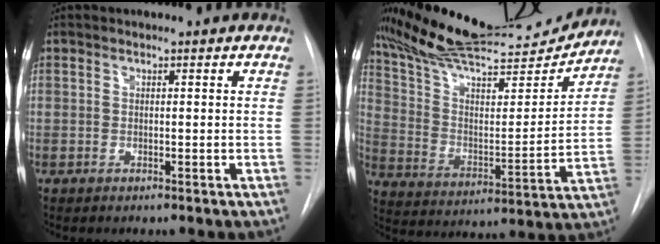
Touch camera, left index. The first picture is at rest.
{"total": 23.6, "force": [21.8, 3.3, 8.4], "torque": [-0.150, -0.021, 0.335]}